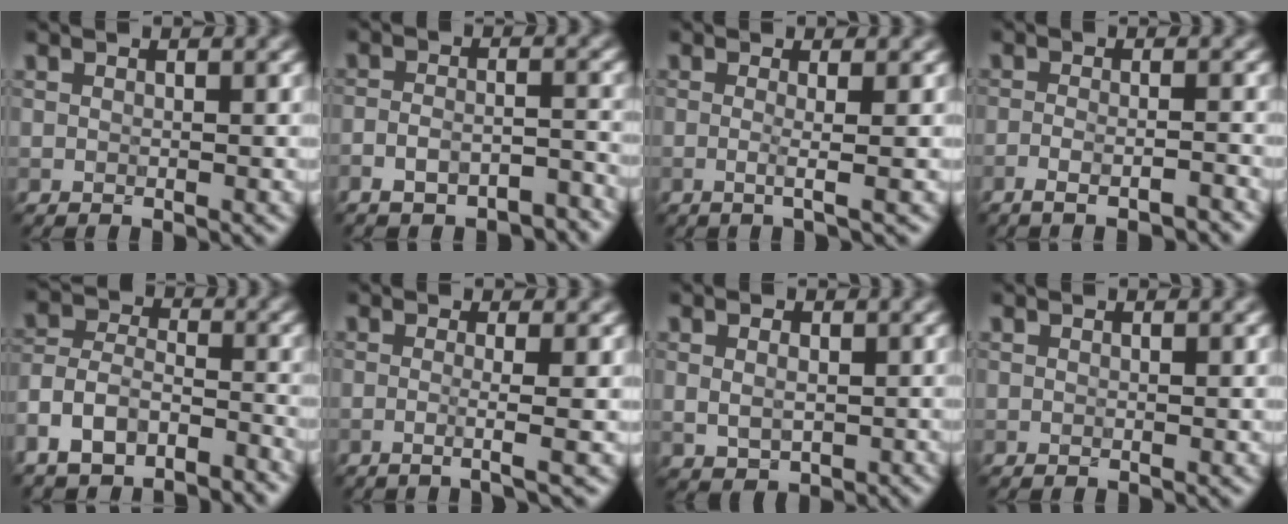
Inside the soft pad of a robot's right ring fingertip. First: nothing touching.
{"total": 6.5, "force": [-5.7, 2.0, 2.4], "torque": [-0.039, 0.001, -0.085]}
{"total": 2.1, "force": [0.2, 0.8, 1.9], "torque": [-0.023, 0.003, -0.023]}
{"total": 4.0, "force": [-3.1, 0.9, 2.3], "torque": [-0.032, 0.003, -0.051]}
{"total": 7.0, "force": [-5.6, 3.3, 2.7], "torque": [-0.055, 0.001, -0.115]}
{"total": 2.3, "force": [-0.4, 0.7, 2.2], "torque": [-0.020, -0.001, -0.026]}
{"total": 3.3, "force": [0.3, 2.7, 2.0], "torque": [-0.021, 0.003, 0.007]}
{"total": 0.0}